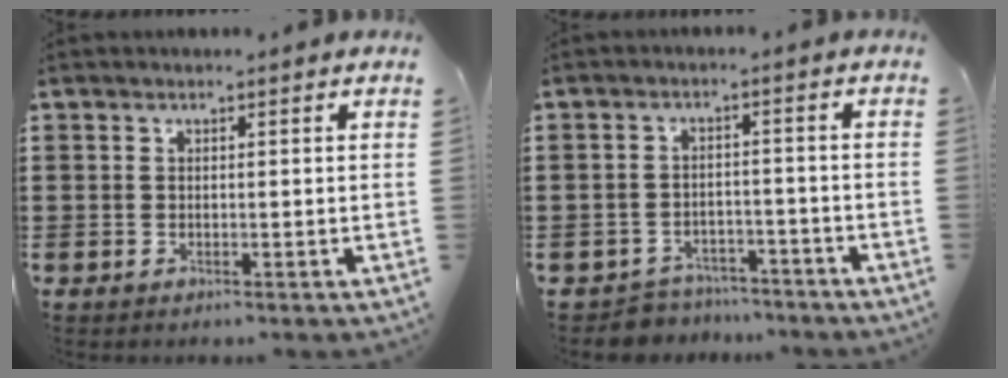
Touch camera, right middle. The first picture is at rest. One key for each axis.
{"total": 4.0, "fx": -3.9, "fy": 0.8, "fz": -0.3, "tx": -0.005, "ty": 0.003, "tz": -0.085}